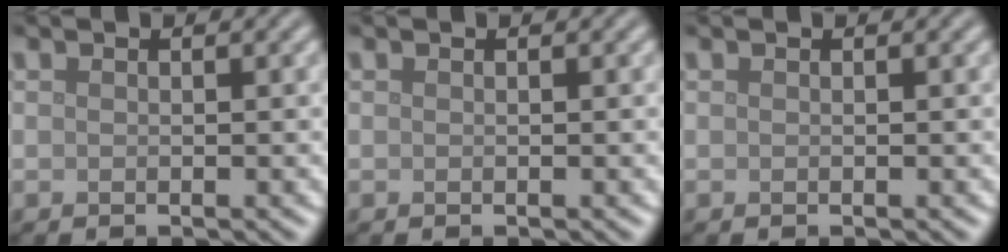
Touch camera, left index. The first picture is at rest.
{"total": 0.0}
{"total": 0.0}